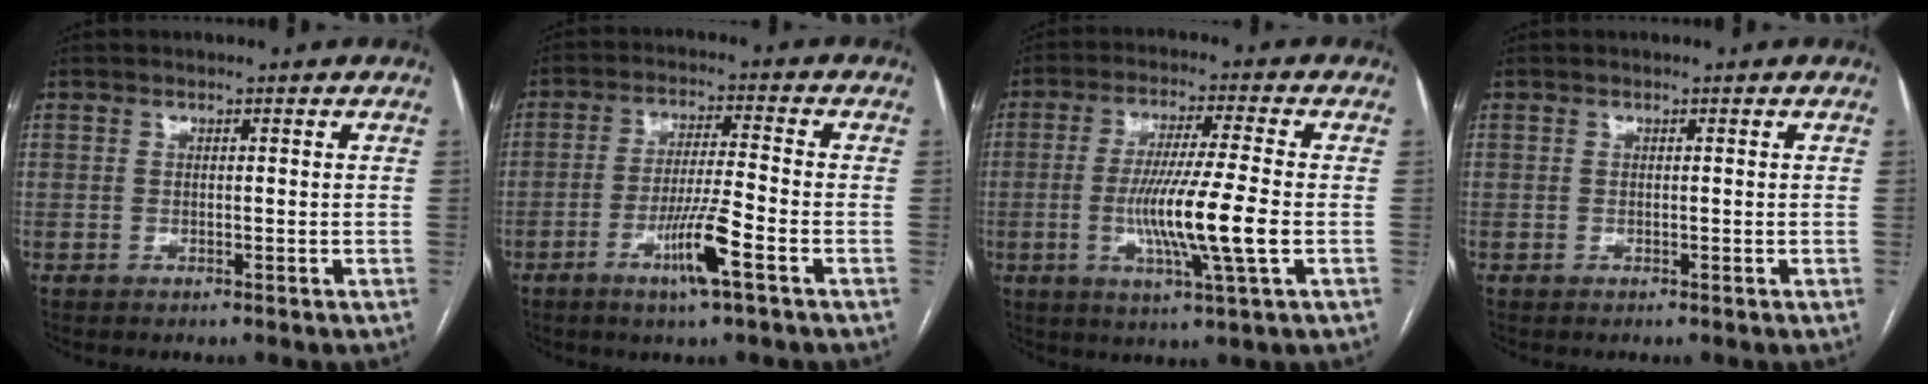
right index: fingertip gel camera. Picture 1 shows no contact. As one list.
[{"total": 8.2, "force": [-3.9, -0.4, 7.2], "torque": [-0.138, -0.009, -0.072]}, {"total": 11.5, "force": [-2.1, -0.6, 11.3], "torque": [-0.214, -0.016, -0.043]}, {"total": 0.0}]